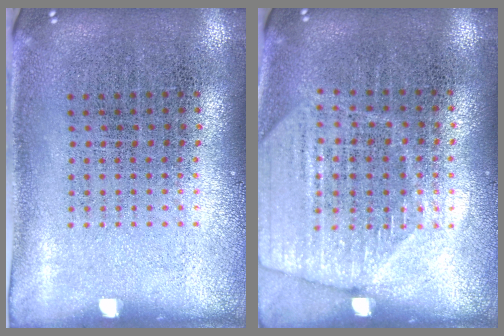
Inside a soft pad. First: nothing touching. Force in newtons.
{"total": 1.8, "press": 1.6, "slide": 0.7}